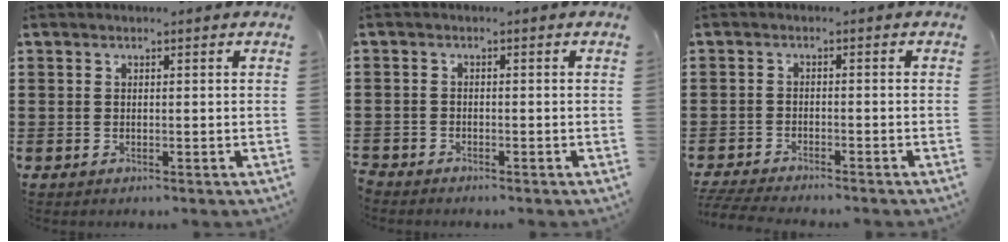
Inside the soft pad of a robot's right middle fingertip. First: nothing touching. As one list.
[{"total": 1.5, "force": [-1.5, 0.3, -0.1], "torque": [-0.002, 0.002, -0.031]}, {"total": 3.1, "force": [-3.1, 0.0, 0.5], "torque": [-0.024, -0.007, -0.068]}]